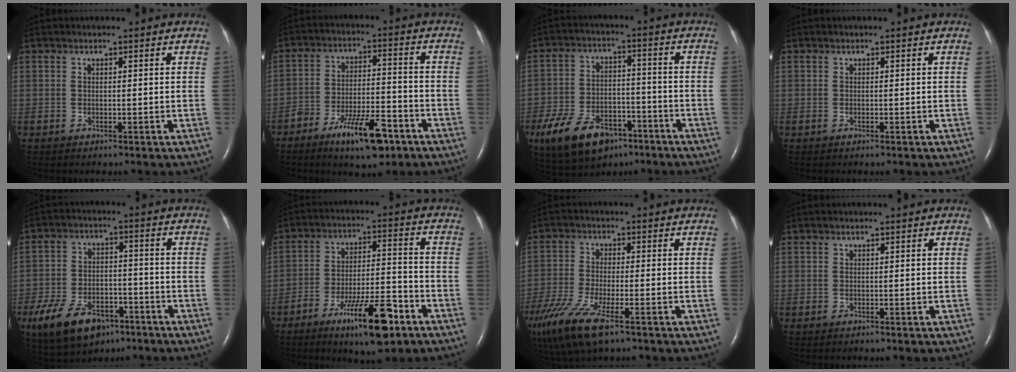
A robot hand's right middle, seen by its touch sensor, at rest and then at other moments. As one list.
[{"total": 10.4, "force": [-6.6, 2.9, 7.5], "torque": [-0.128, 0.001, -0.107]}, {"total": 13.1, "force": [-7.8, 7.1, 7.7], "torque": [-0.152, 0.002, -0.129]}, {"total": 0.0}, {"total": 12.0, "force": [-7.1, 6.5, 7.2], "torque": [-0.142, -0.001, -0.115]}, {"total": 12.6, "force": [-7.6, 2.6, 9.8], "torque": [-0.161, -0.003, -0.119]}, {"total": 13.2, "force": [-8.3, 3.5, 9.7], "torque": [-0.220, -0.037, -0.151]}, {"total": 0.0}]